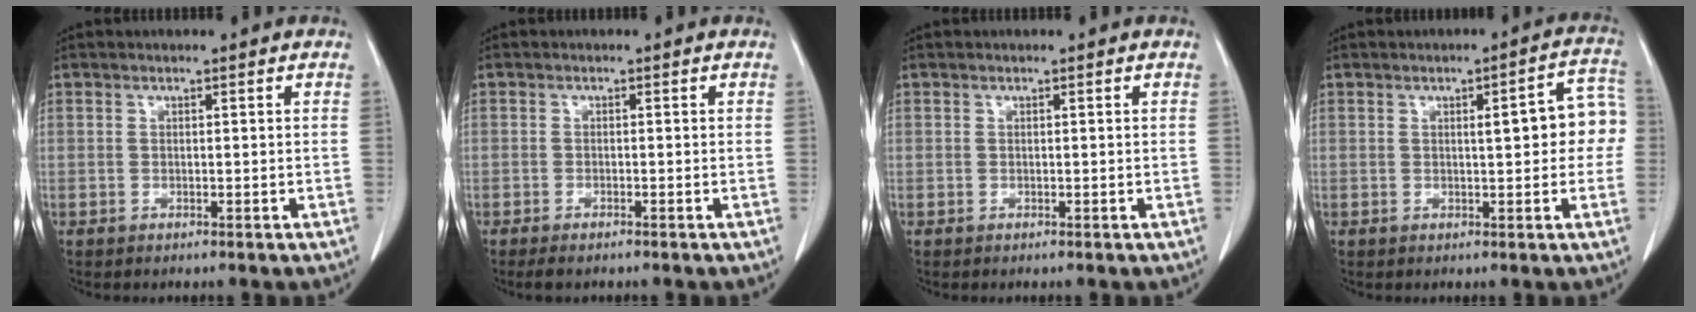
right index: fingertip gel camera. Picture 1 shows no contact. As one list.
[{"total": 1.5, "force": [-1.2, 0.4, 0.9], "torque": [-0.018, -0.004, -0.018]}, {"total": 0.0}, {"total": 7.7, "force": [0.8, 1.9, 7.4], "torque": [-0.088, 0.028, 0.007]}]